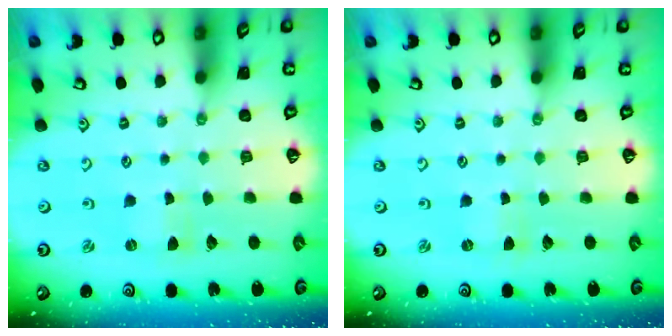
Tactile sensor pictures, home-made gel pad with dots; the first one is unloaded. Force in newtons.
{"total": 0.0}